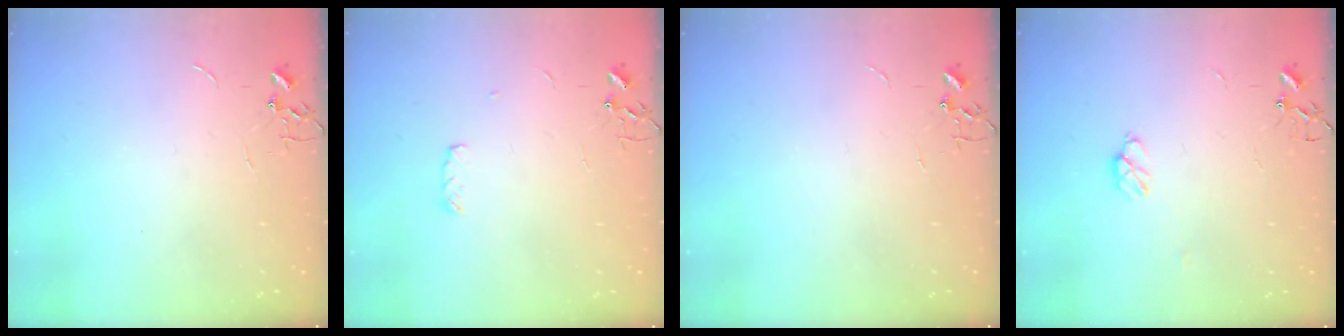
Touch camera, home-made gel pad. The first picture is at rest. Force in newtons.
{"total": 4.1, "press": 4.1, "slide": 0.6}
{"total": 0.0}
{"total": 4.9, "press": 4.9, "slide": 0.7}